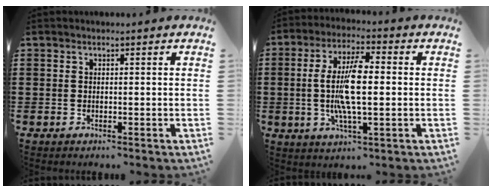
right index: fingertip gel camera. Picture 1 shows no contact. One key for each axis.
{"total": 9.6, "fx": -0.3, "fy": 3.2, "fz": 9.1, "tx": -0.195, "ty": -0.004, "tz": -0.014}